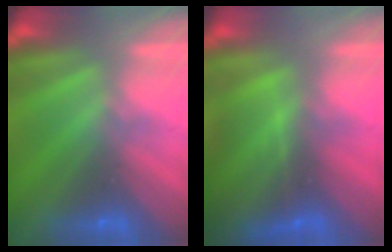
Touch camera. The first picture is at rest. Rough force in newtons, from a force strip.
{"total": 9.4}